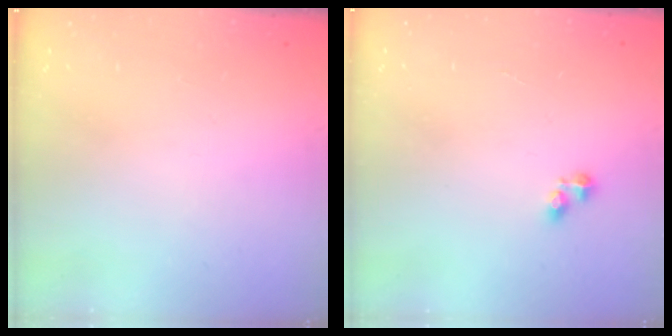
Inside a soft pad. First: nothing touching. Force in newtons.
{"total": 2.1, "press": 2.0, "slide": 0.4}